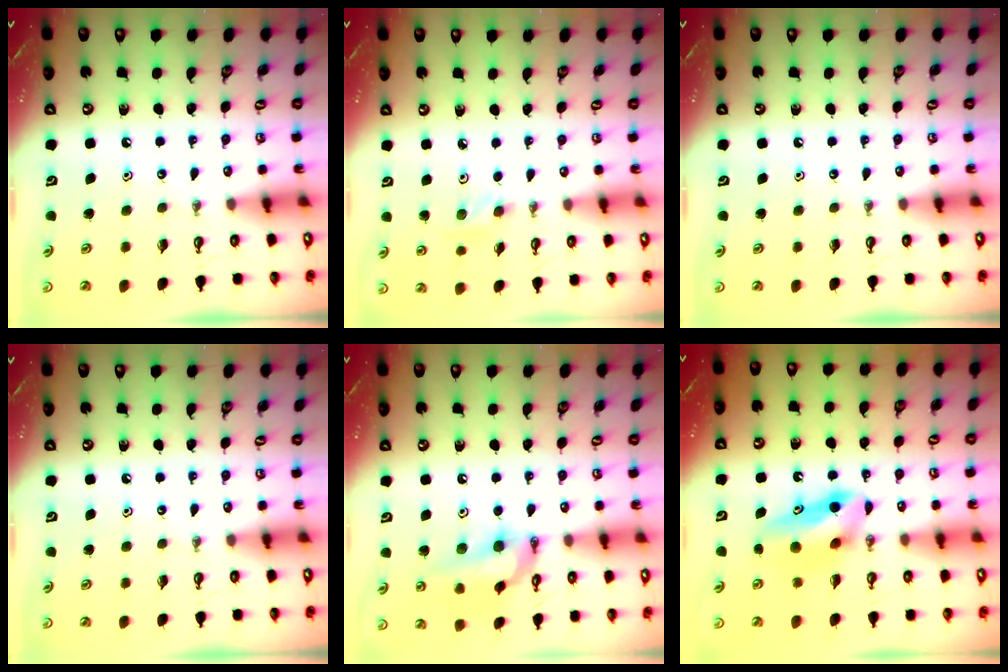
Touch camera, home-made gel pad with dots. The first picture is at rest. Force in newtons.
{"total": 3.4, "press": 3.3, "slide": 0.8}
{"total": 0.0}
{"total": 0.0}
{"total": 14.2, "press": 13.4, "slide": 4.6}
{"total": 8.2, "press": 8.0, "slide": 1.6}